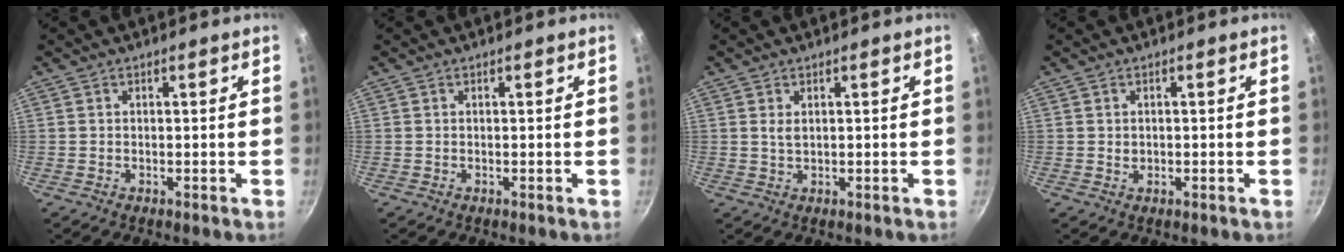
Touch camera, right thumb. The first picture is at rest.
{"total": 0.0}
{"total": 1.4, "force": [0.4, 0.5, 1.2], "torque": [-0.023, -0.001, 0.010]}
{"total": 0.8, "force": [-0.1, 0.6, 0.5], "torque": [-0.007, 0.000, 0.002]}